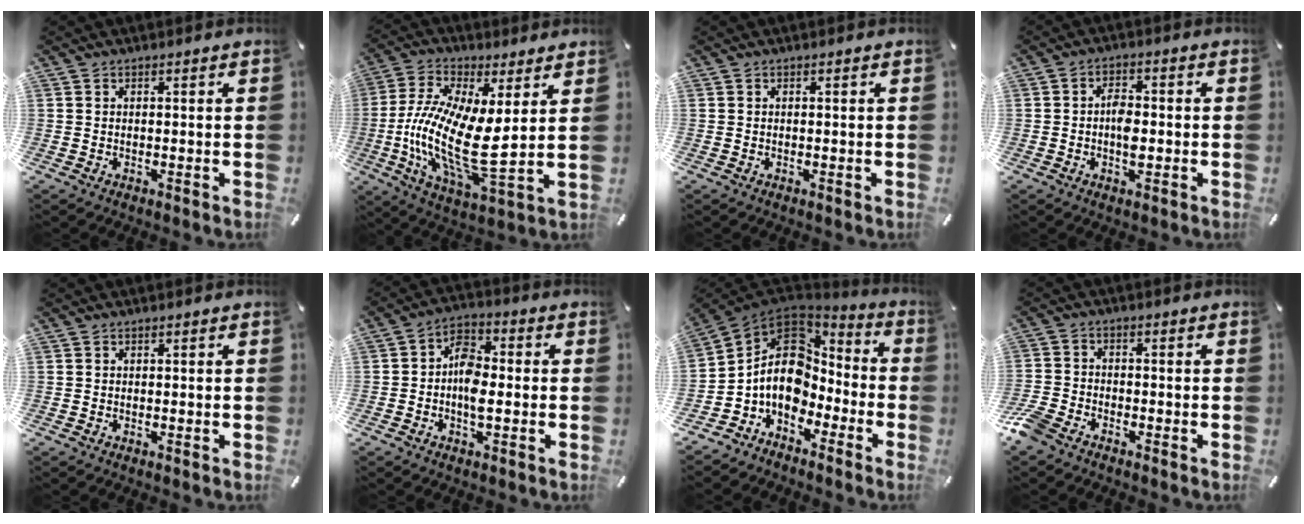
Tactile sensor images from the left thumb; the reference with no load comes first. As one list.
[{"total": 16.7, "force": [-0.3, 5.4, 15.8], "torque": [-0.344, -0.034, -0.005]}, {"total": 0.0}, {"total": 4.5, "force": [-1.0, 2.4, 3.7], "torque": [-0.072, 0.006, -0.018]}, {"total": 0.0}, {"total": 7.2, "force": [-1.4, 4.3, 5.6], "torque": [-0.100, 0.009, -0.024]}, {"total": 11.8, "force": [-0.7, 9.6, 6.9], "torque": [-0.145, -0.001, -0.016]}, {"total": 4.7, "force": [-3.7, 2.3, 1.9], "torque": [-0.059, 0.012, -0.076]}]